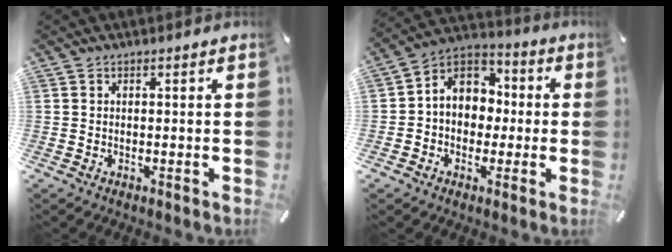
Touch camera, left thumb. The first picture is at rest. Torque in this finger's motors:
{"motor_torque": [1.56, 1.78, 0.64, 0.38, 0.10]}